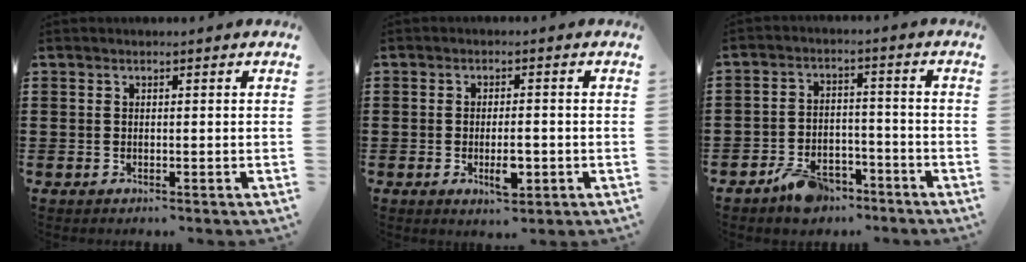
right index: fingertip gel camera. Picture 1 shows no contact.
{"total": 4.5, "force": [-1.3, 1.6, 4.0], "torque": [-0.073, 0.002, -0.024]}
{"total": 5.4, "force": [-4.2, 2.6, 2.1], "torque": [-0.046, 0.017, -0.082]}